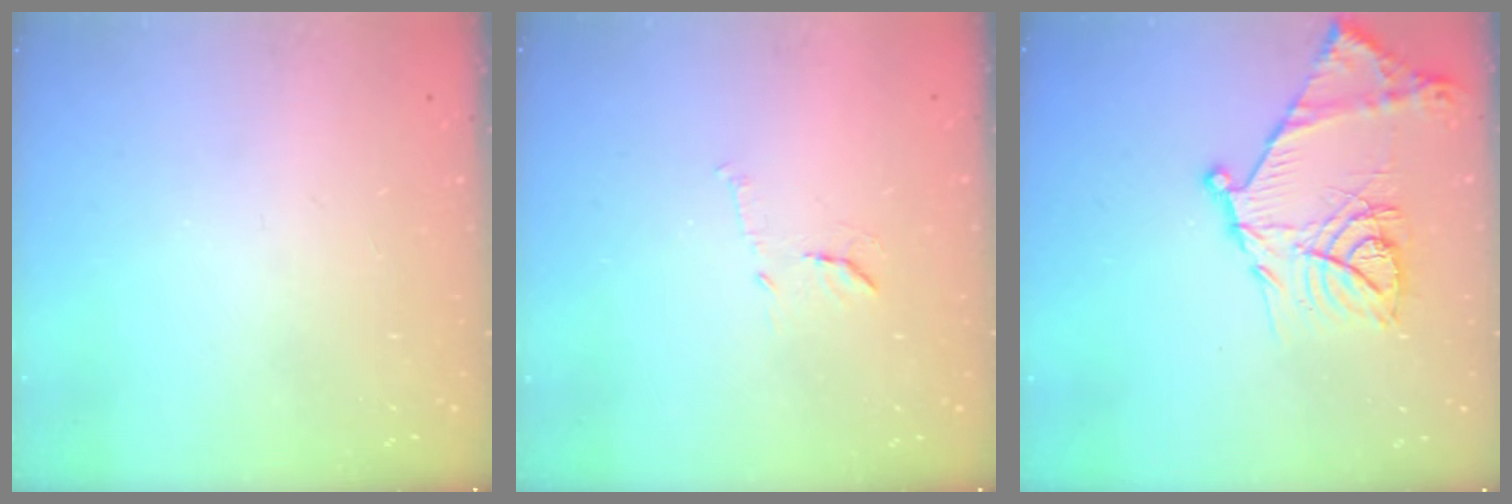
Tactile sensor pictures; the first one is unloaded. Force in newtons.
{"total": 9.1, "press": 9.1, "slide": 0.4}
{"total": 18.7, "press": 18.6, "slide": 1.4}